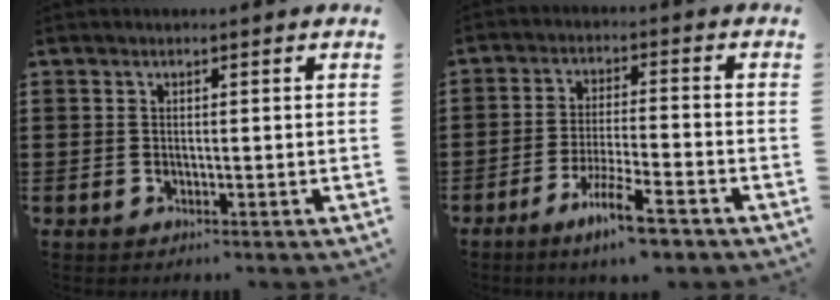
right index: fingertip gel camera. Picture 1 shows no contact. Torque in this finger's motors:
{"motor_torque": [1.67, -0.47, 0.47, 0.14]}